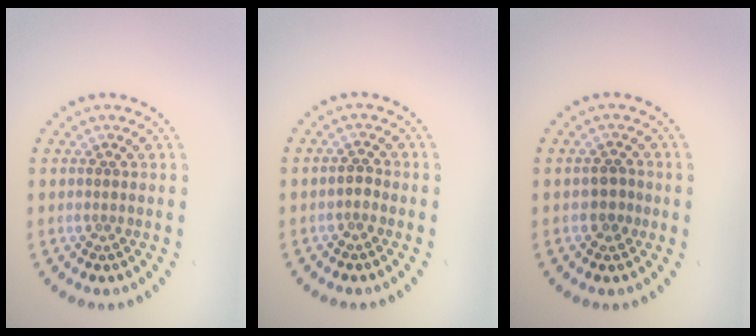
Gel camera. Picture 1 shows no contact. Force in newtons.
{"total": 0.7, "press": 0.6, "slide": 0.2}
{"total": 1.1, "press": 0.9, "slide": 0.5}